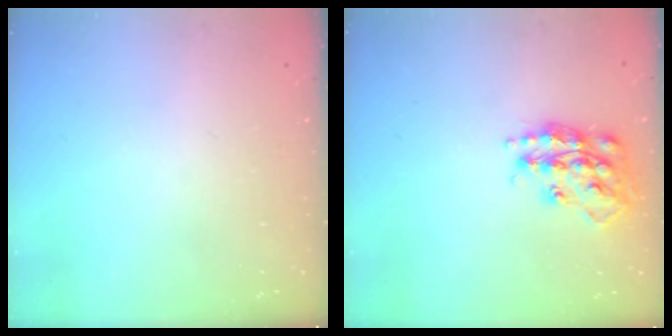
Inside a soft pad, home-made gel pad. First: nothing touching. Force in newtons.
{"total": 17.5, "press": 17.4, "slide": 1.1}